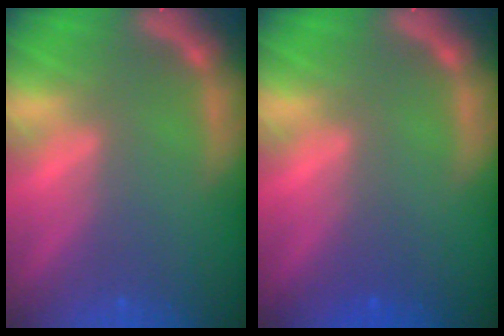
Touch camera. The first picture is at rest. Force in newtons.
{"total": 0.9}